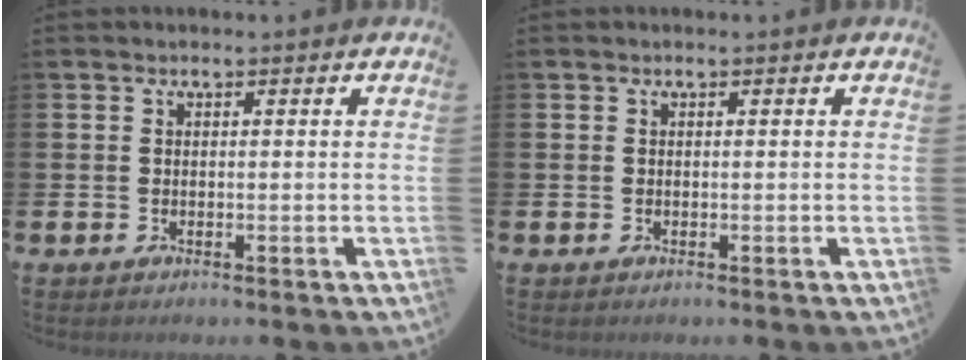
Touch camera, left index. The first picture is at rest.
{"total": 0.0}